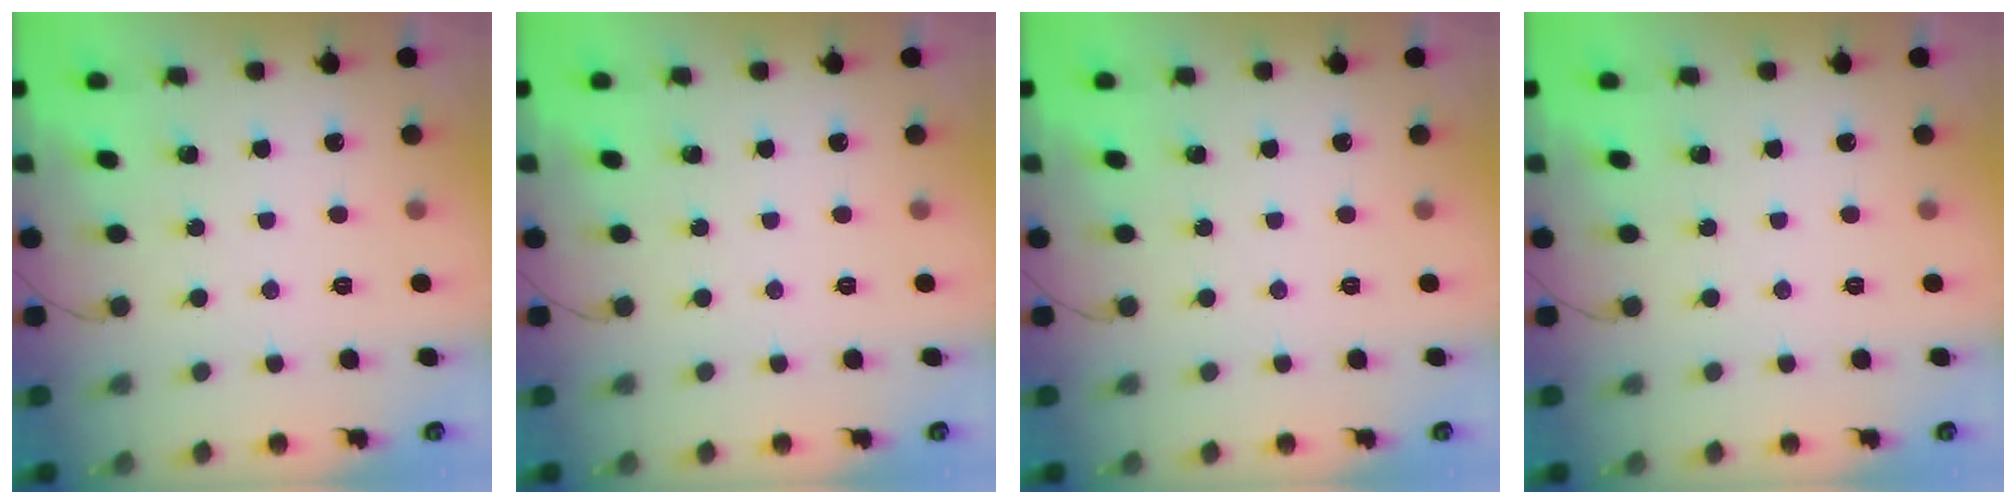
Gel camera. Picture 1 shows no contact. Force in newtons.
{"total": 0.0}
{"total": 0.0}
{"total": 0.0}